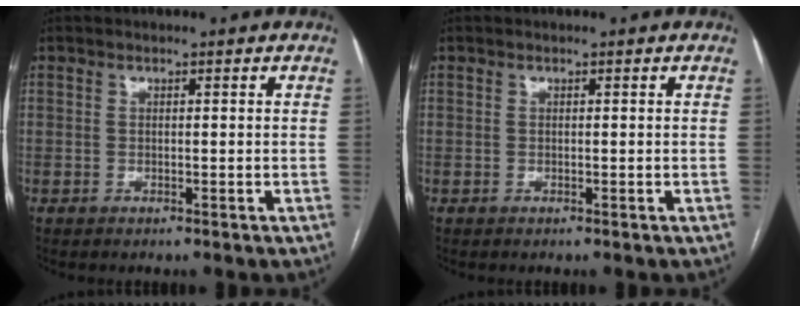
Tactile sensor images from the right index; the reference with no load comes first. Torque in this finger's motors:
{"motor_torque": [0.00, 0.00, 0.00, 0.00]}